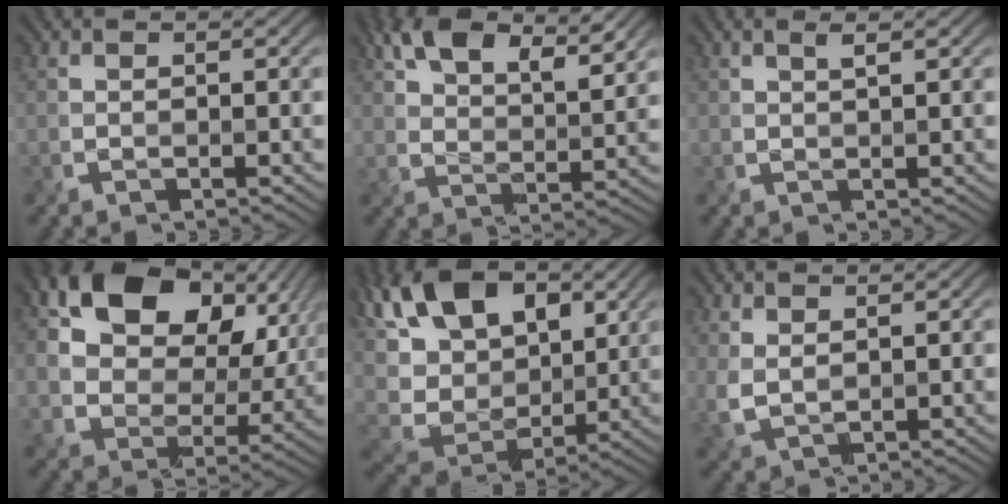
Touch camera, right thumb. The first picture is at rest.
{"total": 9.3, "force": [5.5, 4.6, 5.9], "torque": [-0.118, 0.004, 0.104]}
{"total": 1.2, "force": [0.7, 0.1, 1.0], "torque": [-0.020, -0.001, 0.013]}
{"total": 17.1, "force": [6.5, 11.7, 10.7], "torque": [-0.196, 0.020, 0.117]}
{"total": 14.6, "force": [4.4, 9.5, 10.1], "torque": [-0.230, 0.007, 0.079]}
{"total": 2.3, "force": [1.5, 0.9, 1.5], "torque": [-0.039, 0.000, 0.034]}